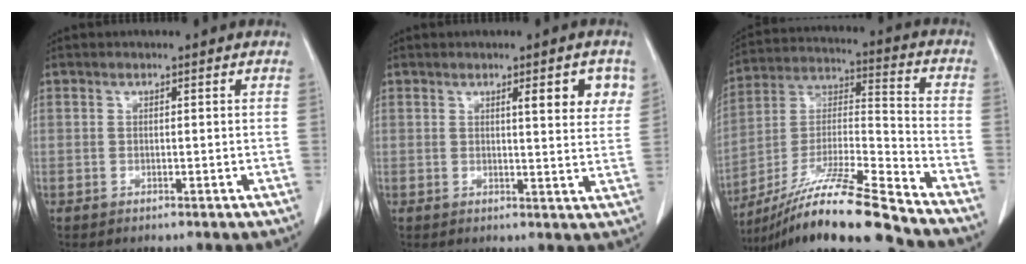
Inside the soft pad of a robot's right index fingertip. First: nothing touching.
{"total": 5.9, "force": [2.6, 0.9, 5.2], "torque": [-0.060, -0.004, 0.030]}
{"total": 18.6, "force": [-15.3, -0.8, 10.5], "torque": [-0.216, -0.015, -0.280]}